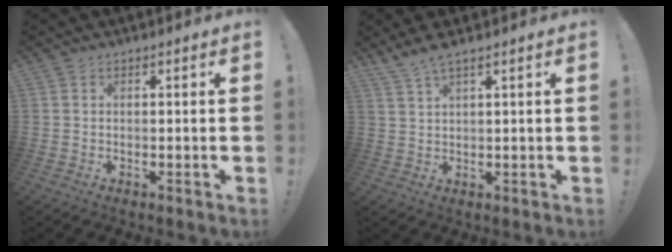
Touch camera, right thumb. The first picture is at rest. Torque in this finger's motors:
{"motor_torque": [-0.09, 0.20, 0.34, 0.34, 0.11]}